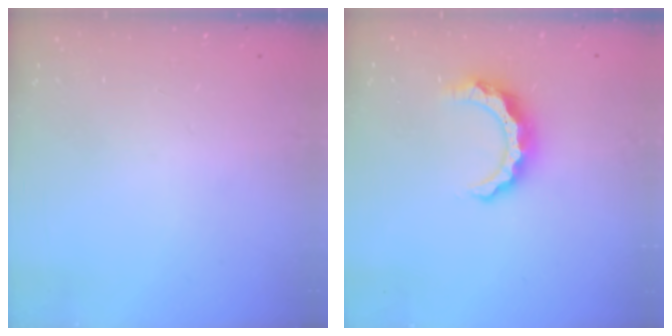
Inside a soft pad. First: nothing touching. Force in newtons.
{"total": 8.2, "press": 8.2, "slide": 0.9}